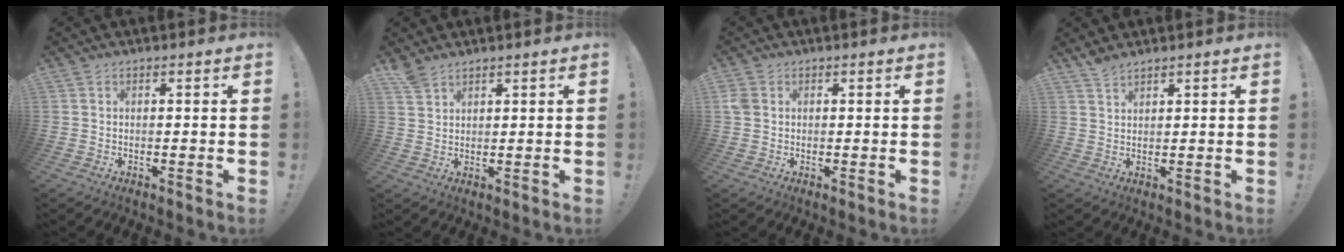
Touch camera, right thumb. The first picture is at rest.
{"total": 3.8, "force": [3.1, 1.6, 1.4], "torque": [-0.026, -0.018, 0.060]}
{"total": 3.2, "force": [0.8, 2.5, 1.8], "torque": [-0.033, 0.007, 0.018]}
{"total": 3.0, "force": [2.6, 0.6, 1.4], "torque": [-0.026, -0.014, 0.047]}